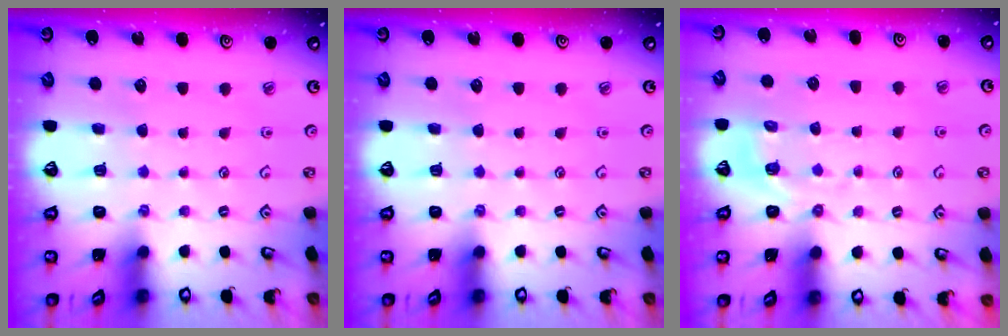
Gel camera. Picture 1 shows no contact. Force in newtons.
{"total": 0.0}
{"total": 2.3, "press": 1.4, "slide": 1.8}